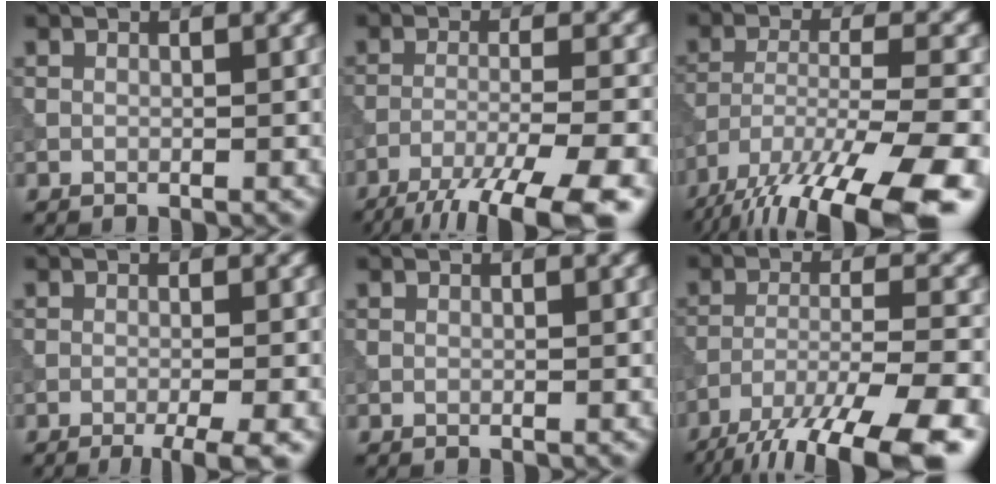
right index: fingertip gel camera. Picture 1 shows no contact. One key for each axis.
{"total": 11.8, "fx": -9.0, "fy": 2.2, "fz": 7.3, "tx": -0.119, "ty": -0.026, "tz": -0.130}
{"total": 15.2, "fx": -11.1, "fy": 4.0, "fz": 9.5, "tx": -0.190, "ty": -0.042, "tz": -0.162}
{"total": 4.1, "fx": -2.2, "fy": 0.7, "fz": 3.3, "tx": -0.044, "ty": 0.001, "tz": -0.037}
{"total": 0.0}
{"total": 14.0, "fx": -10.7, "fy": 3.8, "fz": 8.1, "tx": -0.155, "ty": -0.037, "tz": -0.153}